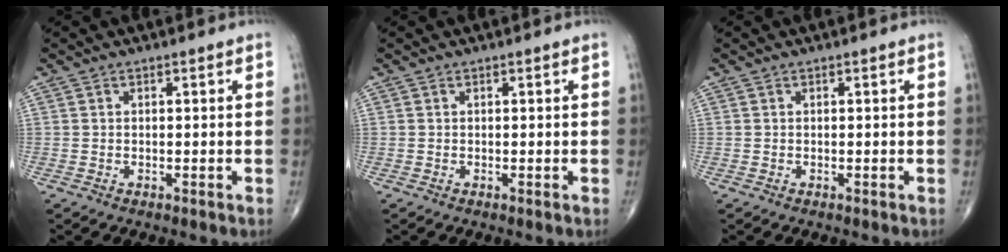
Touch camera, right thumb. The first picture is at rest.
{"total": 0.0}
{"total": 0.0}